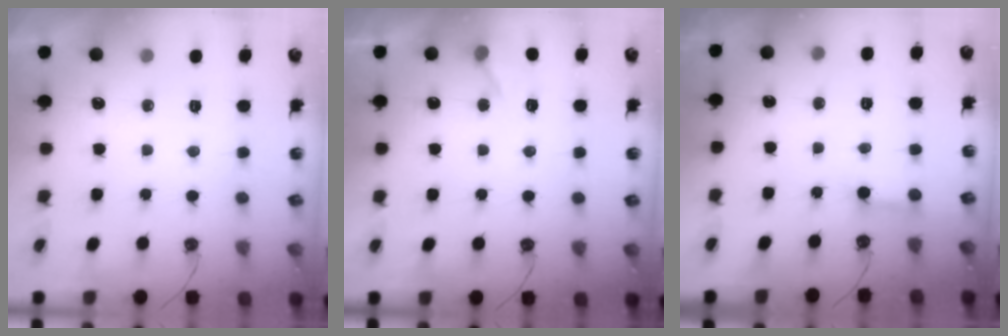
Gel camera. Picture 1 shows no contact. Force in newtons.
{"total": 5.4, "press": 5.4, "slide": 0.7}
{"total": 2.2, "press": 2.2, "slide": 0.1}